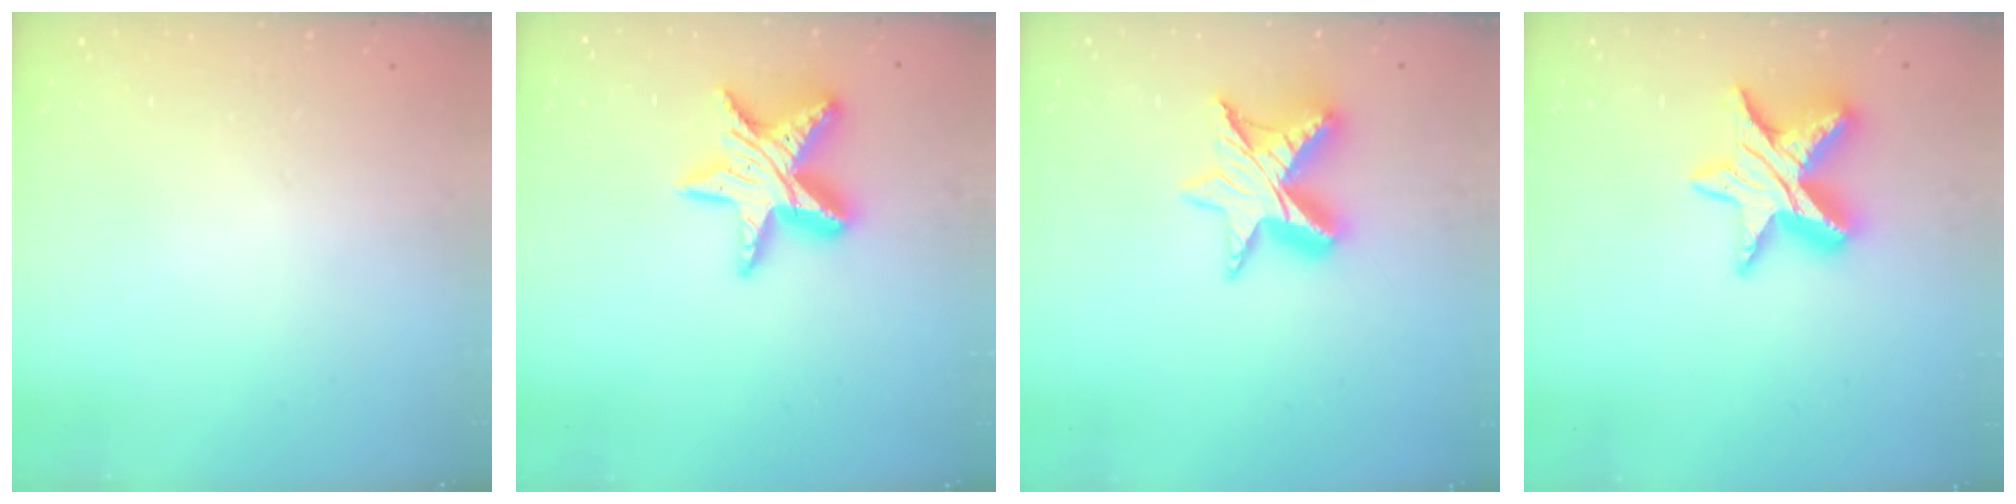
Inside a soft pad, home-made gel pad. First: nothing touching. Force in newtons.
{"total": 15.6, "press": 15.6, "slide": 1.1}
{"total": 11.7, "press": 11.7, "slide": 1.0}
{"total": 14.1, "press": 14.1, "slide": 0.9}